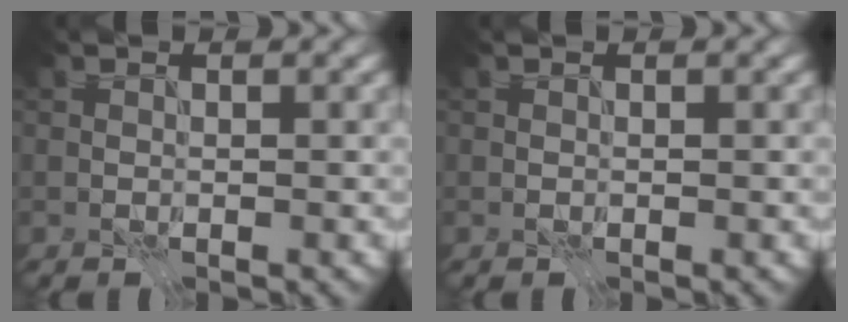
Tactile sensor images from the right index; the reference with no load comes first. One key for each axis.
{"total": 0.0}